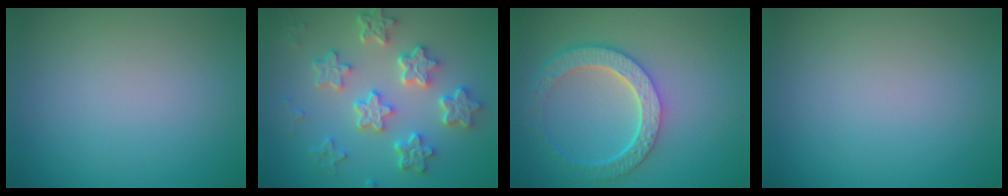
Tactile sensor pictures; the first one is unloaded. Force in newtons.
{"total": 6.1, "press": 4.8, "slide": 3.8}
{"total": 5.9, "press": 4.5, "slide": 3.8}
{"total": 0.0}